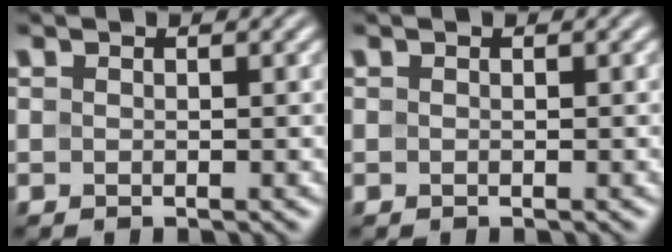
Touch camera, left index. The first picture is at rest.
{"total": 0.0}